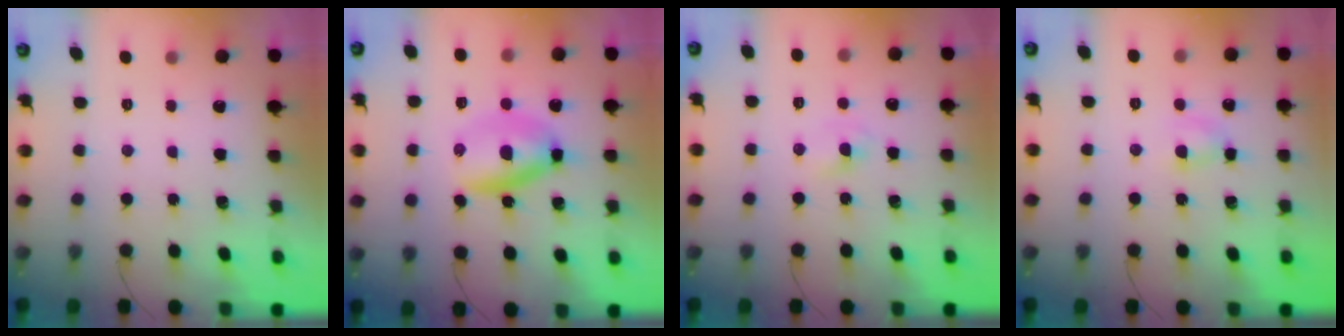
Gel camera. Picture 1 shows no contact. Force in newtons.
{"total": 6.5, "press": 6.4, "slide": 1.2}
{"total": 1.9, "press": 1.8, "slide": 0.8}
{"total": 3.9, "press": 3.8, "slide": 1.1}